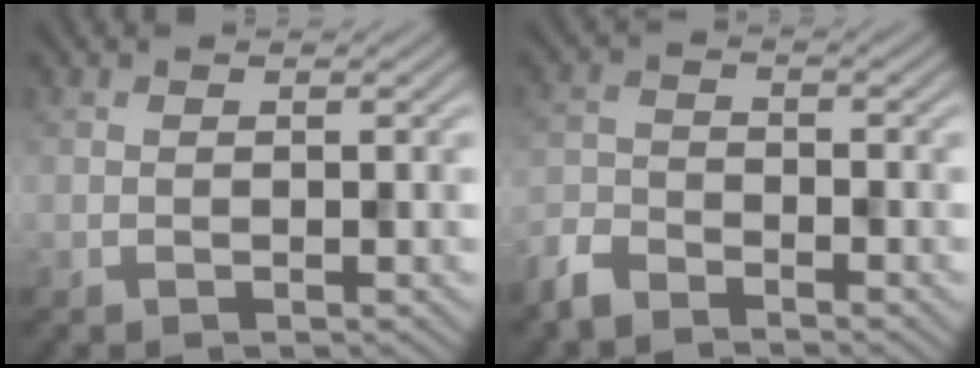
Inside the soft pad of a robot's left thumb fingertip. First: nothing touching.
{"total": 4.0, "force": [-3.5, 1.3, 1.4], "torque": [-0.034, -0.008, -0.087]}